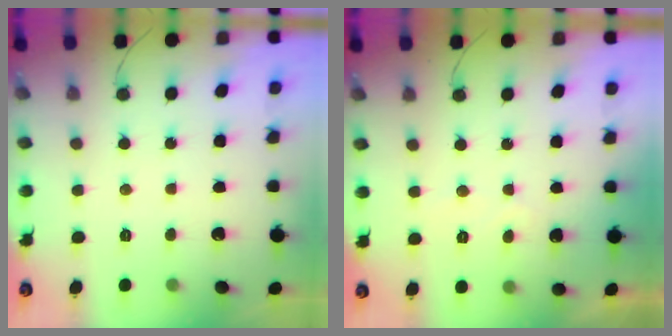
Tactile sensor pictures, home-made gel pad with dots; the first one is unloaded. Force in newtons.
{"total": 2.3, "press": 2.3, "slide": 0.1}